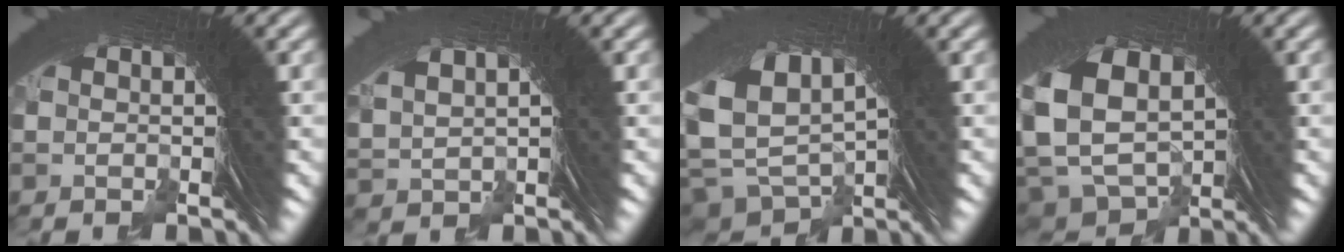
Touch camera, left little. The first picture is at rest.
{"total": 2.7, "force": [1.5, 1.8, 1.2], "torque": [-0.031, 0.001, 0.036]}
{"total": 7.7, "force": [1.5, 5.8, 4.9], "torque": [-0.129, -0.027, 0.043]}
{"total": 7.6, "force": [-0.6, 6.5, 3.9], "torque": [-0.112, -0.044, 0.012]}